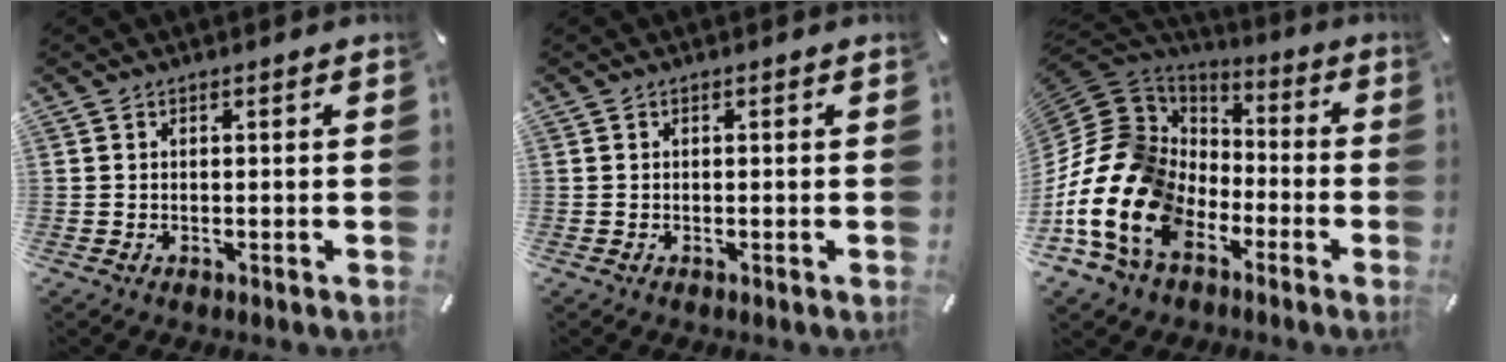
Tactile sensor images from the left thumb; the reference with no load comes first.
{"total": 0.0}
{"total": 19.7, "force": [-7.2, 14.9, 10.7], "torque": [-0.260, 0.009, -0.126]}